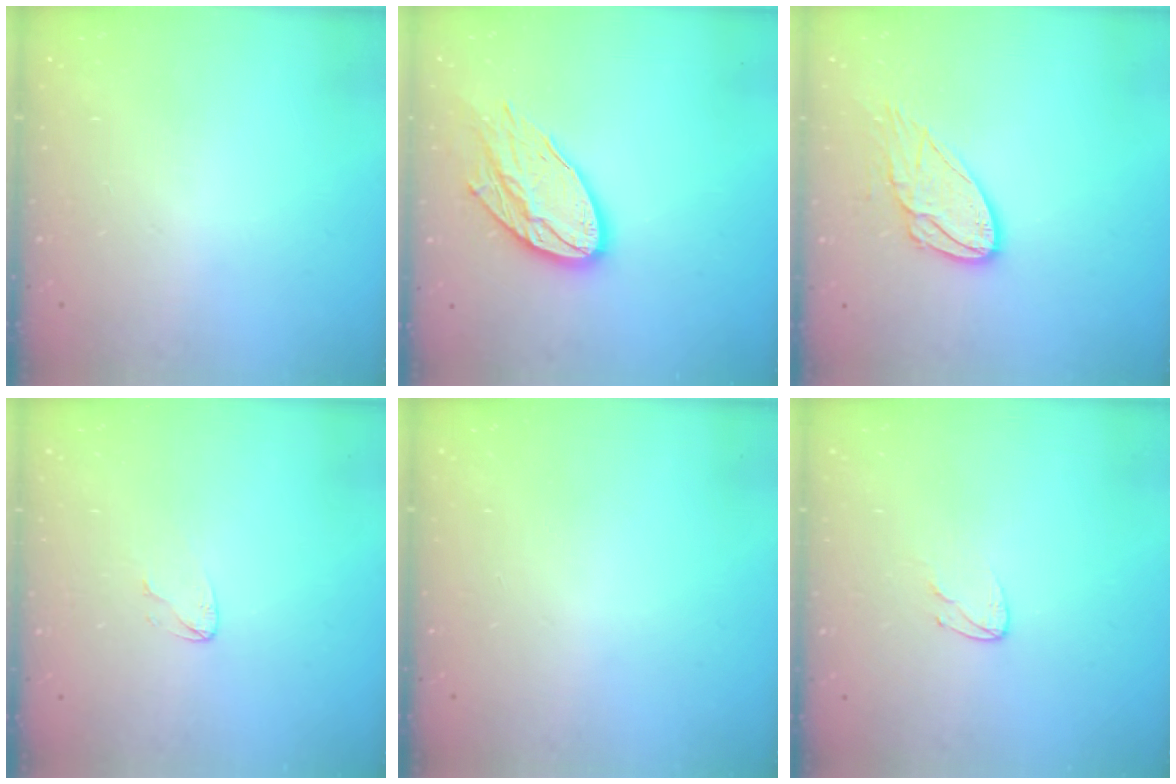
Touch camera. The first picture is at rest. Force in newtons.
{"total": 15.8, "press": 15.7, "slide": 1.2}
{"total": 11.0, "press": 10.9, "slide": 0.5}
{"total": 3.6, "press": 3.6, "slide": 0.3}
{"total": 0.0}
{"total": 4.9, "press": 4.9, "slide": 0.4}